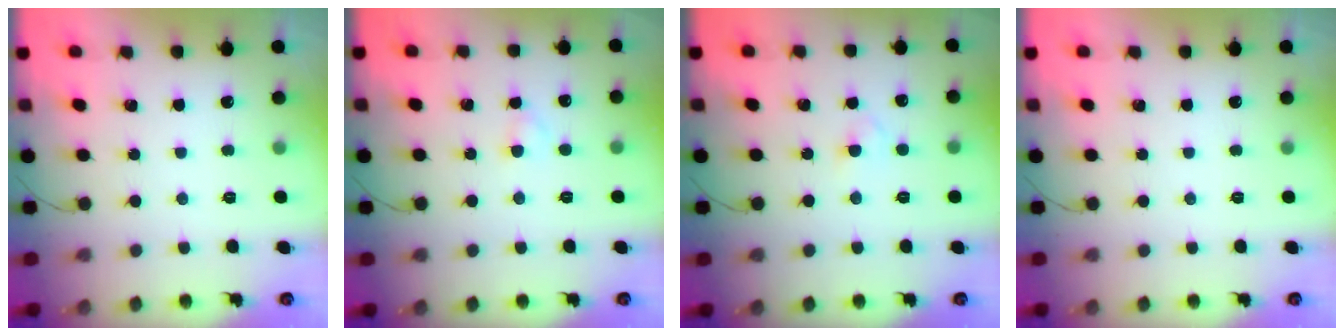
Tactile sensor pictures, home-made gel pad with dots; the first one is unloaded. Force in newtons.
{"total": 1.8, "press": 1.6, "slide": 0.9}
{"total": 2.2, "press": 2.0, "slide": 0.9}
{"total": 0.0}